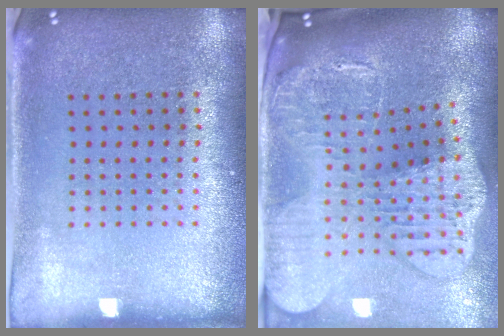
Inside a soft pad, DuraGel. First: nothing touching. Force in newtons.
{"total": 4.5, "press": 3.3, "slide": 3.0}